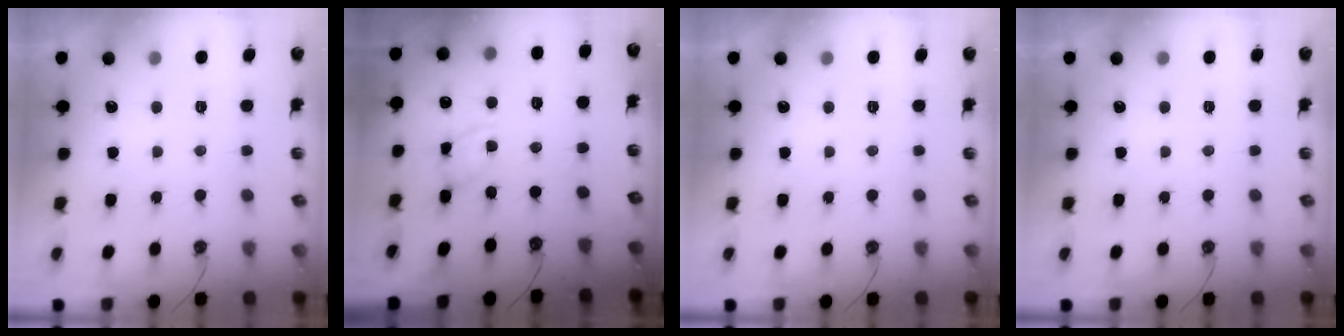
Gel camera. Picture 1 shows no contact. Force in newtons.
{"total": 5.7, "press": 5.7, "slide": 0.3}
{"total": 0.0}
{"total": 0.0}